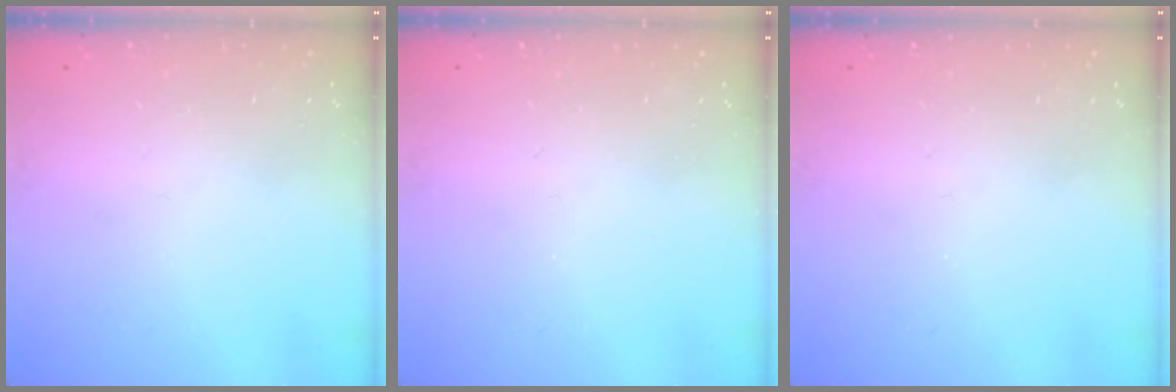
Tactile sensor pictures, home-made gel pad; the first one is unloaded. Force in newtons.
{"total": 0.0}
{"total": 0.0}